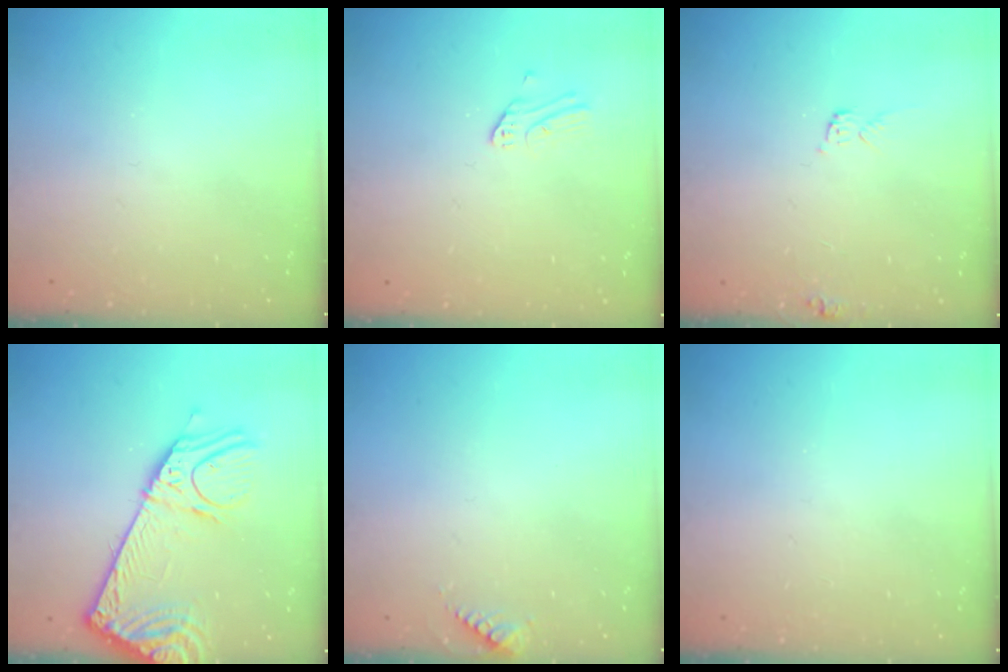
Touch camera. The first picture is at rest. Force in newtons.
{"total": 2.4, "press": 2.4, "slide": 0.1}
{"total": 4.3, "press": 4.2, "slide": 0.4}
{"total": 14.0, "press": 13.6, "slide": 3.2}
{"total": 4.7, "press": 4.5, "slide": 1.3}
{"total": 0.0}